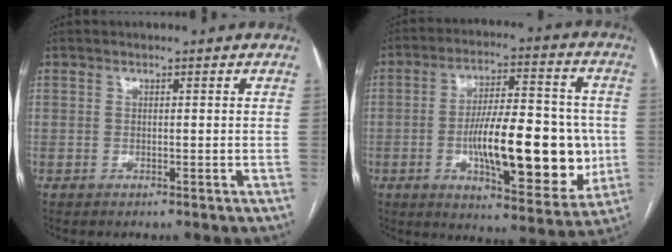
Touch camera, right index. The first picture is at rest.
{"total": 19.3, "force": [-2.9, 6.0, 18.1], "torque": [-0.275, 0.007, -0.038]}